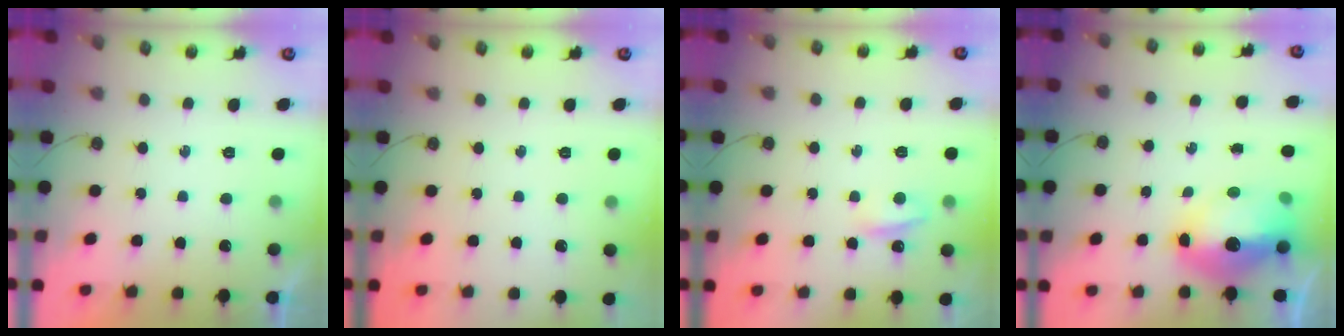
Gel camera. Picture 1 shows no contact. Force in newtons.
{"total": 0.0}
{"total": 4.8, "press": 4.7, "slide": 0.7}
{"total": 11.8, "press": 11.7, "slide": 1.3}